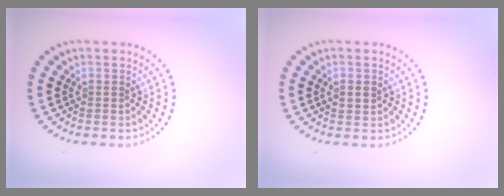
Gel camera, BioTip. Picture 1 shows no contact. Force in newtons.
{"total": 1.5, "press": 1.5, "slide": 0.1}